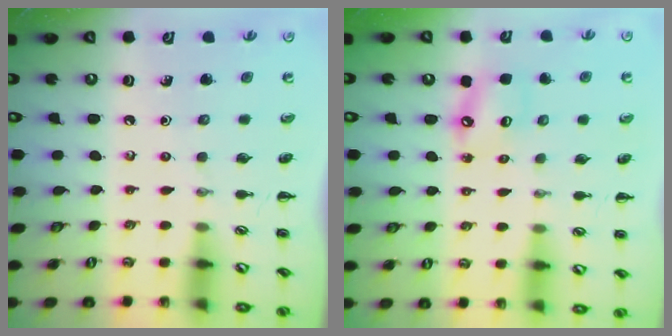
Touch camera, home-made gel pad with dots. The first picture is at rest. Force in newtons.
{"total": 6.1, "press": 6.0, "slide": 1.2}